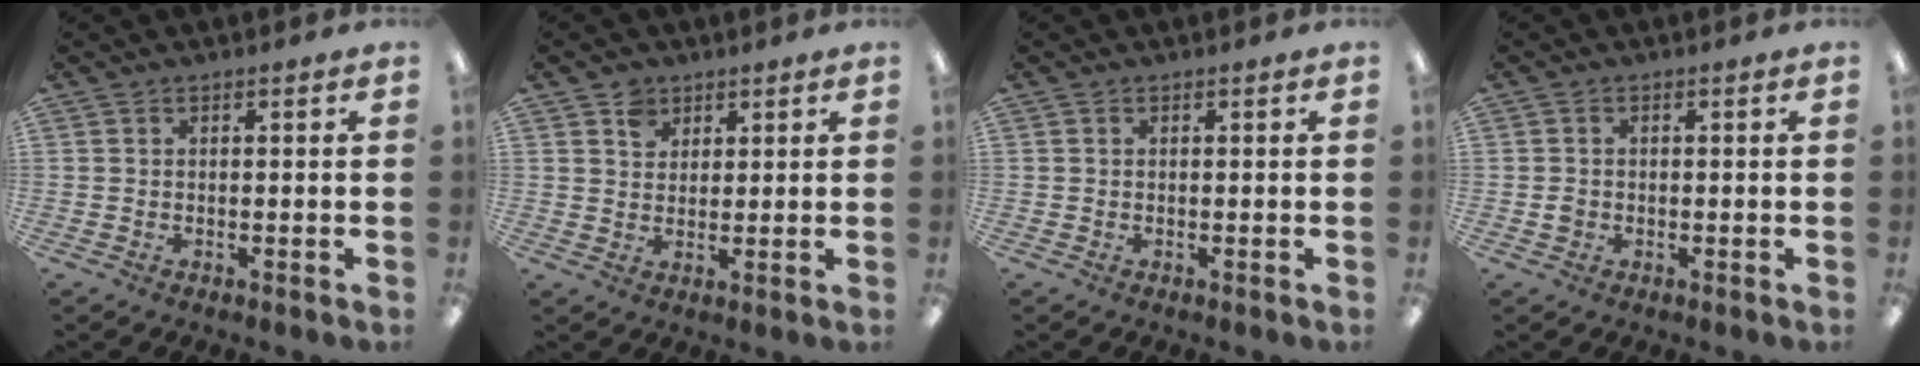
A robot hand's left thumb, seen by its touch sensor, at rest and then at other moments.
{"total": 4.1, "force": [2.6, 3.1, 0.8], "torque": [-0.010, -0.003, 0.048]}
{"total": 0.0}
{"total": 1.3, "force": [-0.2, 1.2, 0.4], "torque": [-0.009, 0.004, -0.006]}